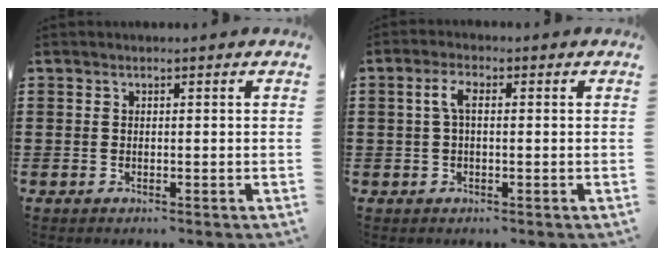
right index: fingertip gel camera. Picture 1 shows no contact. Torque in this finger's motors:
{"motor_torque": [0.45, -0.40, 0.20, 0.09]}